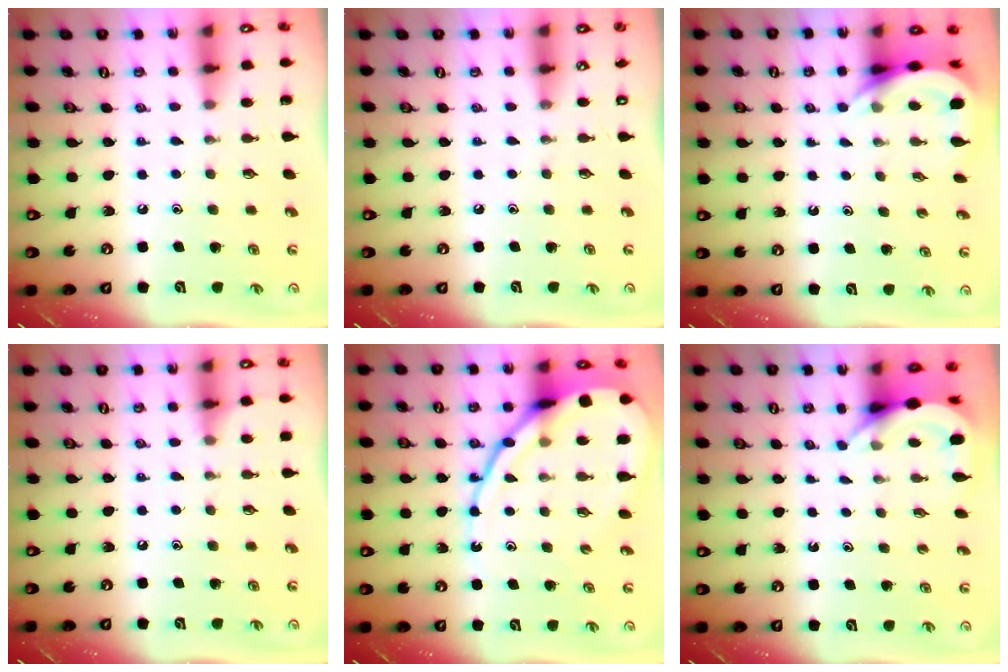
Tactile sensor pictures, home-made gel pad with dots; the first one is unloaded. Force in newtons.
{"total": 0.0}
{"total": 7.0, "press": 7.0, "slide": 0.2}
{"total": 3.7, "press": 3.6, "slide": 0.5}
{"total": 15.3, "press": 15.2, "slide": 1.6}
{"total": 5.1, "press": 5.0, "slide": 0.3}